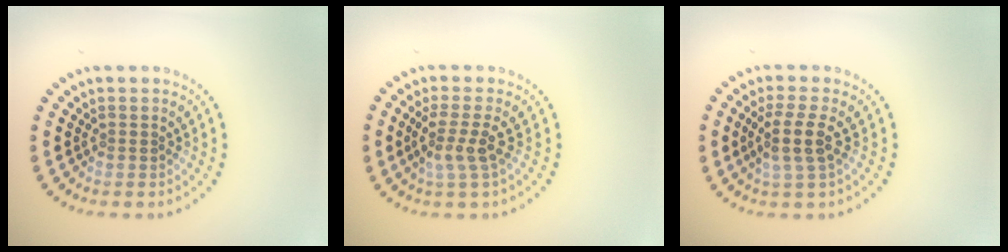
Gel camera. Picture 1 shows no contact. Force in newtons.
{"total": 2.5, "press": 1.9, "slide": 1.6}
{"total": 2.9, "press": 2.4, "slide": 1.6}